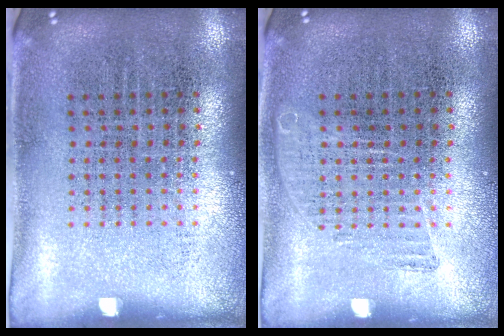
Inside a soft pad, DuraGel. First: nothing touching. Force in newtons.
{"total": 1.0, "press": 1.0, "slide": 0.2}